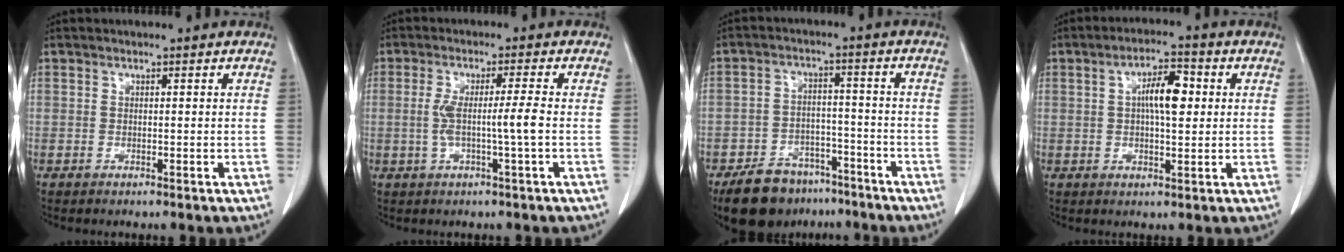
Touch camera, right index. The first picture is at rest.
{"total": 5.3, "force": [-0.7, -0.8, 5.2], "torque": [-0.100, 0.003, -0.011]}
{"total": 10.6, "force": [-8.3, 5.6, 3.4], "torque": [-0.053, 0.009, -0.133]}
{"total": 6.5, "force": [1.1, 2.0, 6.1], "torque": [-0.109, 0.012, 0.019]}